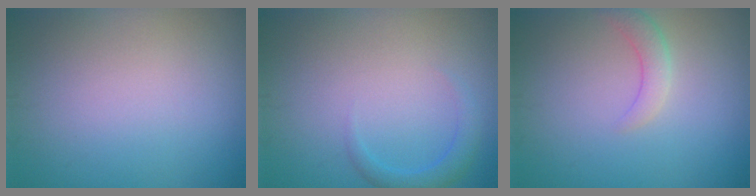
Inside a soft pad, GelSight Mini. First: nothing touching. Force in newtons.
{"total": 1.8, "press": 1.8, "slide": 0.1}
{"total": 1.8, "press": 1.8, "slide": 0.1}